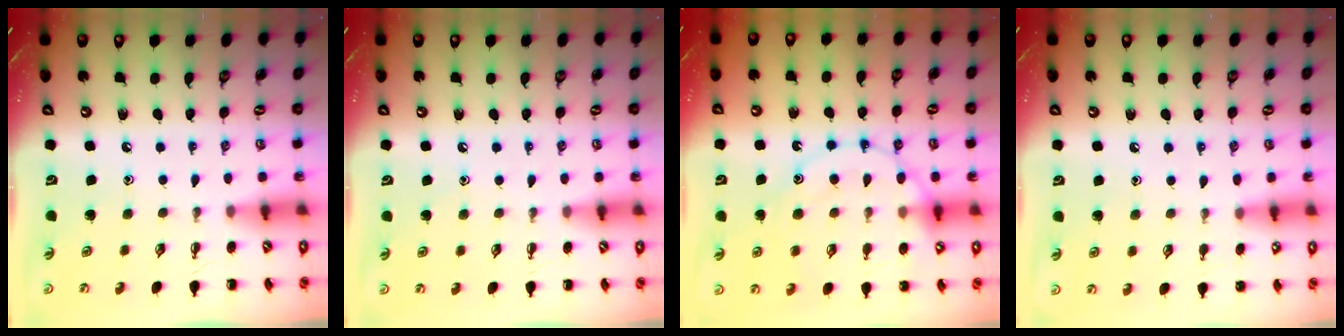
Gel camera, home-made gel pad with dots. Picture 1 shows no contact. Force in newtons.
{"total": 6.3, "press": 6.0, "slide": 1.8}
{"total": 14.8, "press": 14.8, "slide": 1.4}
{"total": 6.7, "press": 6.3, "slide": 2.3}